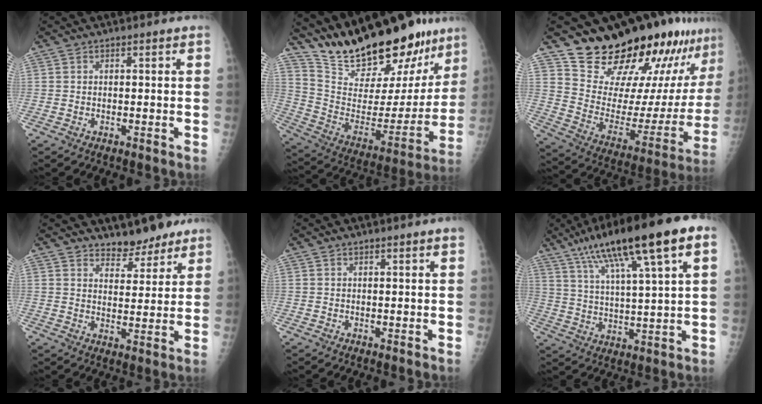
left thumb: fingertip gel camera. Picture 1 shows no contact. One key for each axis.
{"total": 28.7, "fx": 23.0, "fy": 9.5, "fz": 14.4, "tx": -0.196, "ty": -0.102, "tz": 0.357}
{"total": 26.6, "fx": 22.6, "fy": 8.2, "fz": 11.3, "tx": -0.129, "ty": -0.154, "tz": 0.322}
{"total": 6.8, "fx": 6.0, "fy": 2.9, "fz": 1.5, "tx": 0.005, "ty": -0.047, "tz": 0.093}
{"total": 1.9, "fx": 1.4, "fy": -0.2, "fz": 1.3, "tx": -0.014, "ty": 0.000, "tz": 0.019}
{"total": 19.9, "fx": 10.4, "fy": 3.3, "fz": 16.7, "tx": -0.276, "ty": 0.004, "tz": 0.177}